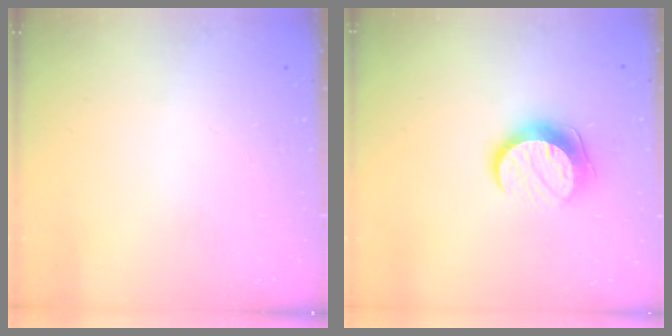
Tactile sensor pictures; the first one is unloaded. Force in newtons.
{"total": 10.2, "press": 10.2, "slide": 0.6}